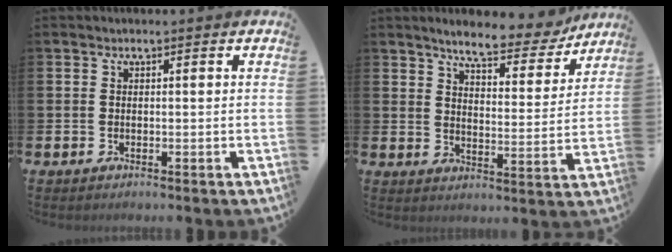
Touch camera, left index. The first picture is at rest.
{"total": 7.4, "force": [6.7, 1.8, 2.6], "torque": [-0.059, -0.037, 0.112]}